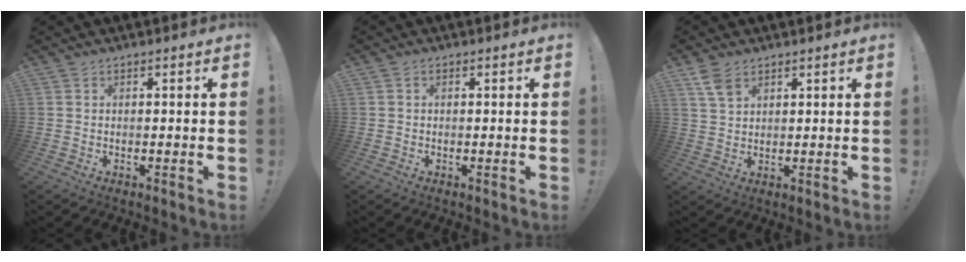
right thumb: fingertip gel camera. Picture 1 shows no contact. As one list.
[{"total": 0.5, "force": [0.1, 0.3, 0.4], "torque": [-0.008, 0.003, 0.002]}, {"total": 5.2, "force": [3.2, 2.8, 3.0], "torque": [-0.054, -0.013, 0.062]}]